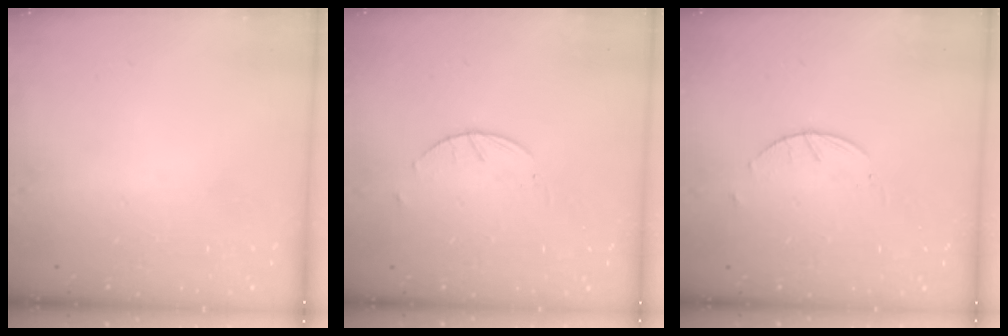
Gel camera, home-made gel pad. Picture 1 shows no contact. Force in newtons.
{"total": 2.6, "press": 2.6, "slide": 0.4}
{"total": 2.6, "press": 2.6, "slide": 0.4}